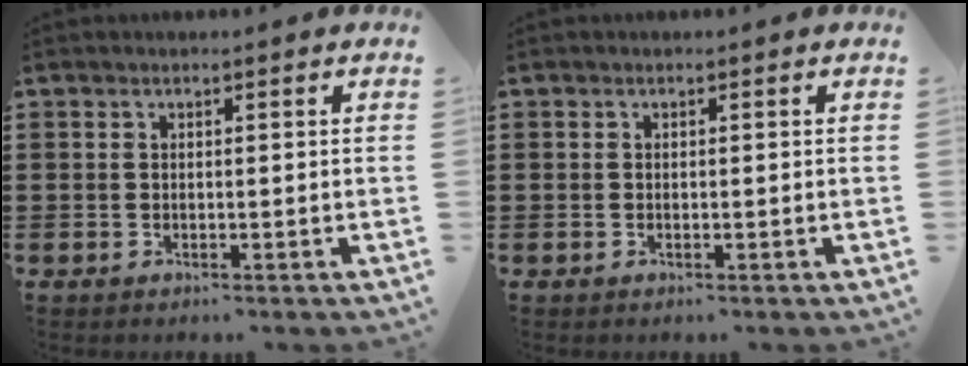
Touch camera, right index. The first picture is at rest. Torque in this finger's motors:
{"motor_torque": [0.12, 0.36, 0.00, 0.00]}